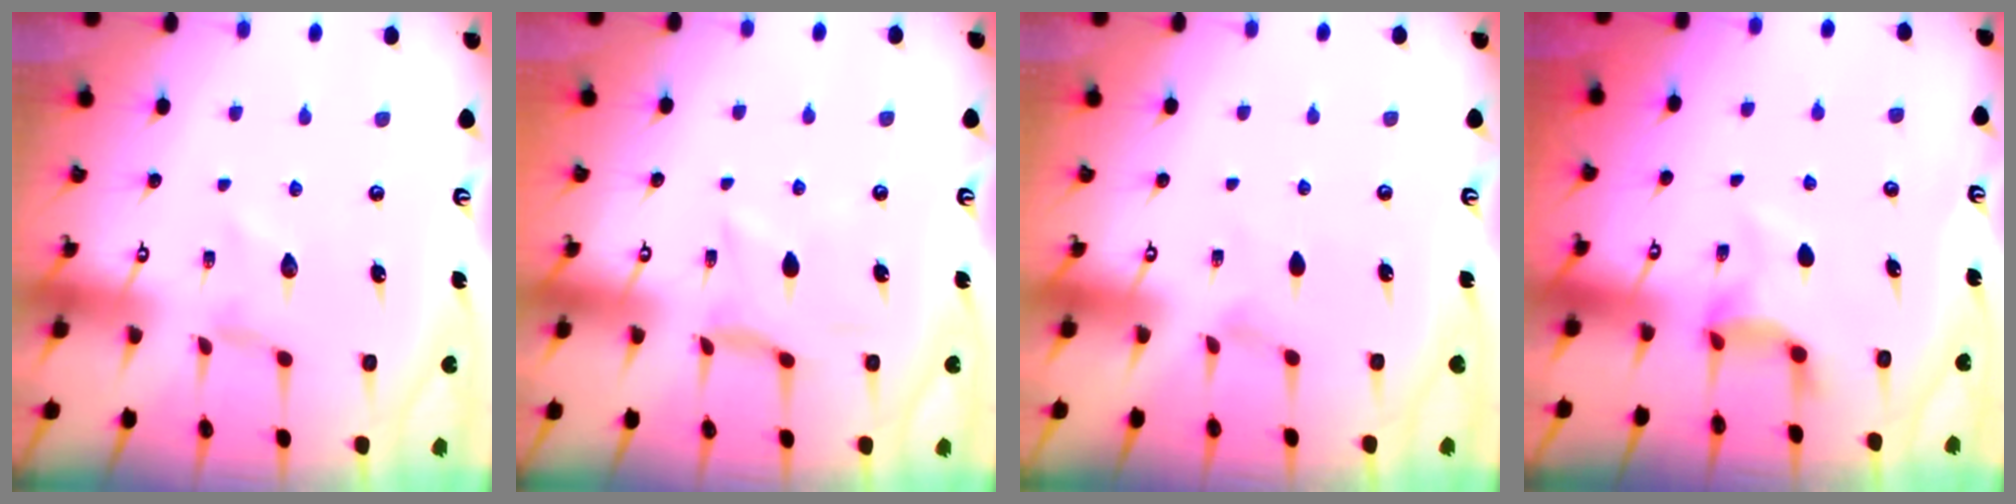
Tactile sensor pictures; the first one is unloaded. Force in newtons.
{"total": 1.8, "press": 1.7, "slide": 0.4}
{"total": 0.0}
{"total": 5.5, "press": 5.5, "slide": 0.6}